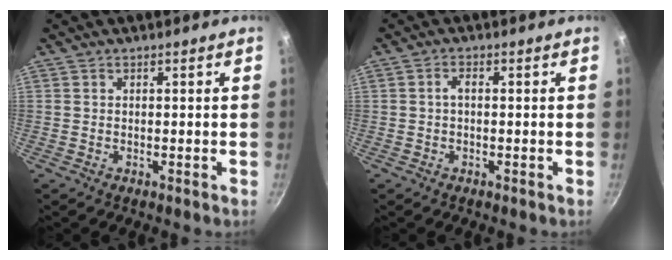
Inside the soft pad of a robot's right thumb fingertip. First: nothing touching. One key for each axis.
{"total": 1.5, "fx": -0.2, "fy": 0.6, "fz": 1.3, "tx": -0.029, "ty": 0.011, "tz": -0.006}